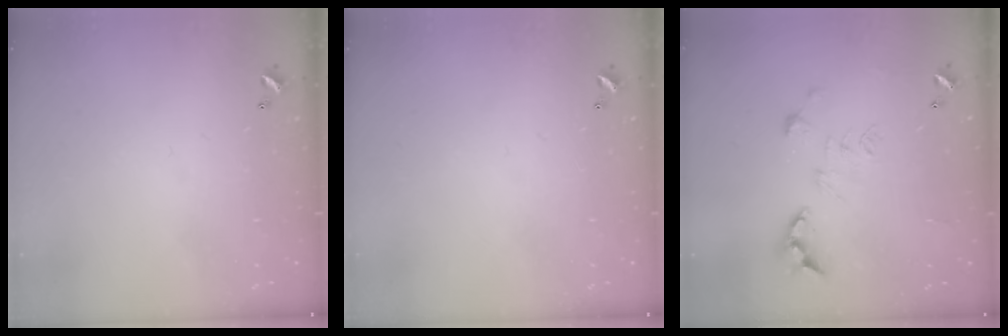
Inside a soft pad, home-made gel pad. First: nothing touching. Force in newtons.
{"total": 0.0}
{"total": 2.6, "press": 1.9, "slide": 1.8}